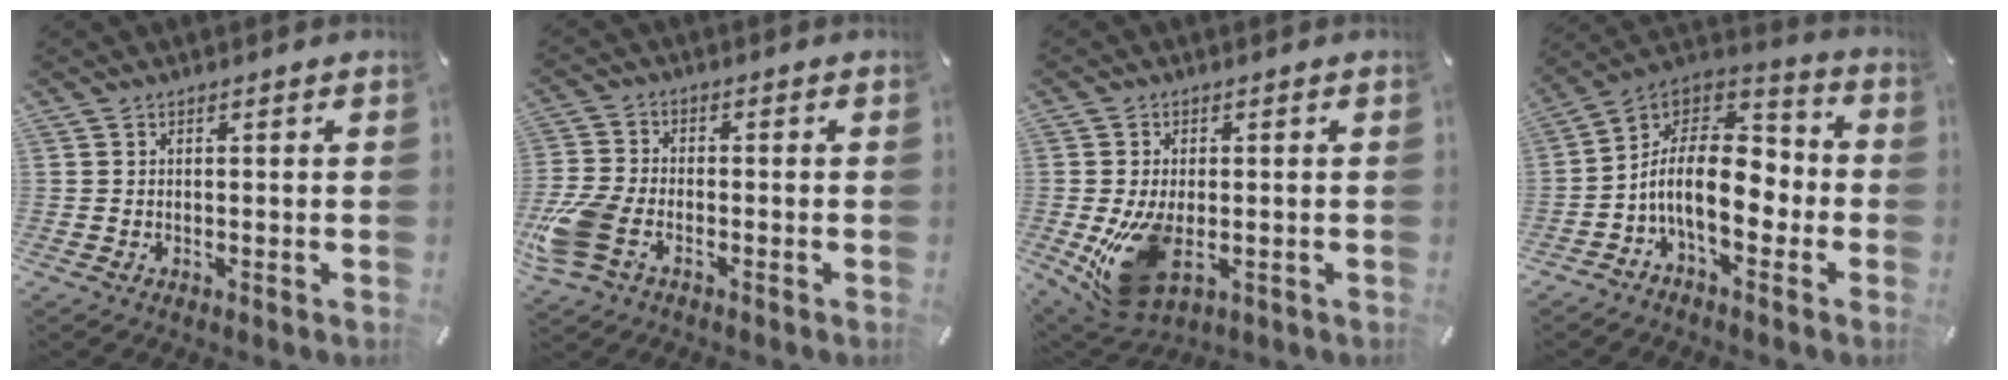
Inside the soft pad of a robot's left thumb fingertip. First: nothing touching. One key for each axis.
{"total": 10.6, "fx": -4.4, "fy": 6.4, "fz": 7.2, "tx": -0.169, "ty": 0.002, "tz": -0.080}
{"total": 12.7, "fx": -1.9, "fy": 7.8, "fz": 9.9, "tx": -0.190, "ty": -0.020, "tz": -0.030}
{"total": 15.4, "fx": -4.3, "fy": 9.0, "fz": 11.7, "tx": -0.225, "ty": 0.010, "tz": -0.077}